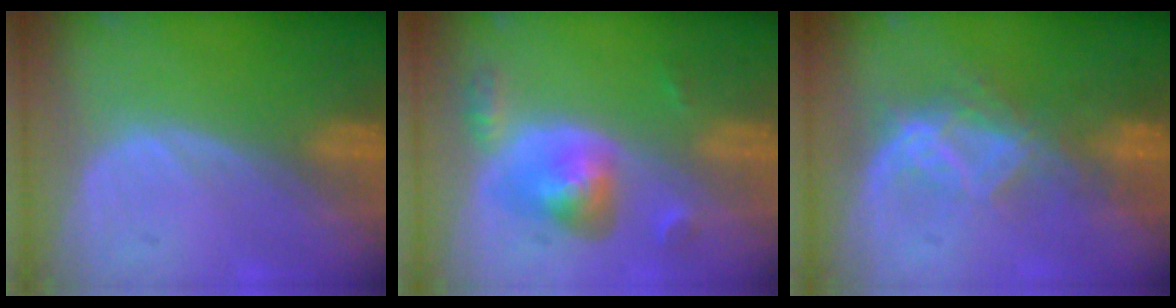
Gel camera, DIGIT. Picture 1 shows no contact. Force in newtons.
{"total": 6.3, "press": 5.7, "slide": 2.5}
{"total": 6.8, "press": 6.3, "slide": 2.6}